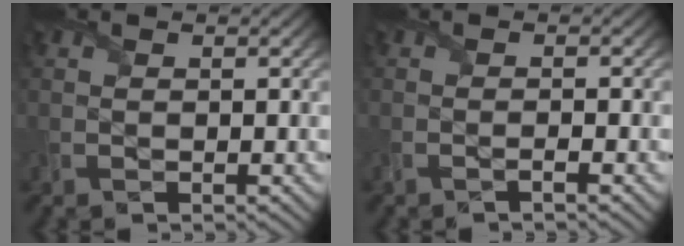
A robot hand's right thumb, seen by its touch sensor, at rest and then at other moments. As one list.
[{"total": 0.9, "force": [-0.7, -0.1, 0.7], "torque": [-0.013, 0.001, -0.016]}]